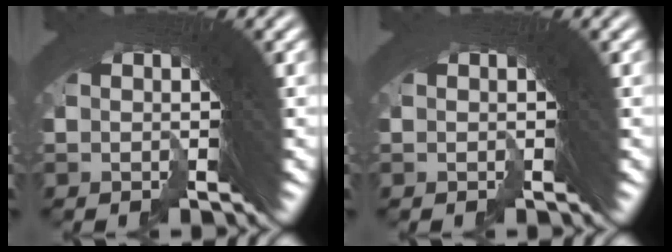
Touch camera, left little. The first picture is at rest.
{"total": 0.0}